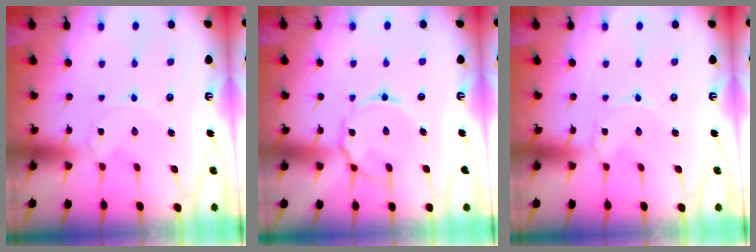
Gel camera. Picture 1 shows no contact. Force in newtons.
{"total": 9.6, "press": 9.5, "slide": 0.7}
{"total": 0.0}